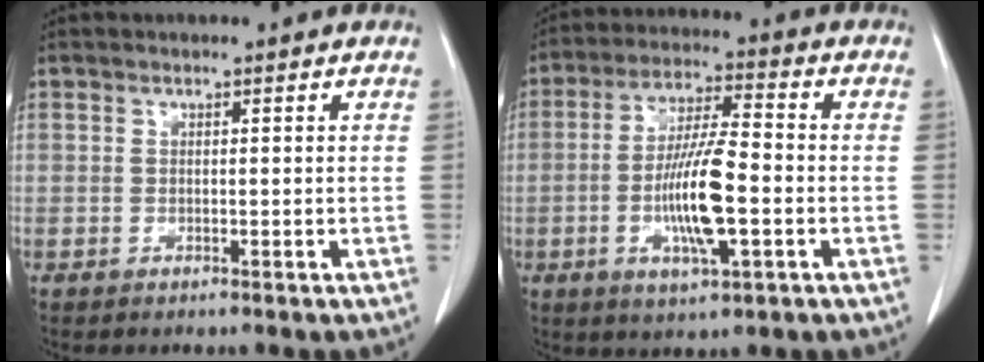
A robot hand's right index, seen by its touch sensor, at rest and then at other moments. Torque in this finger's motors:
{"motor_torque": [1.96, -0.18, 0.52, 0.18]}